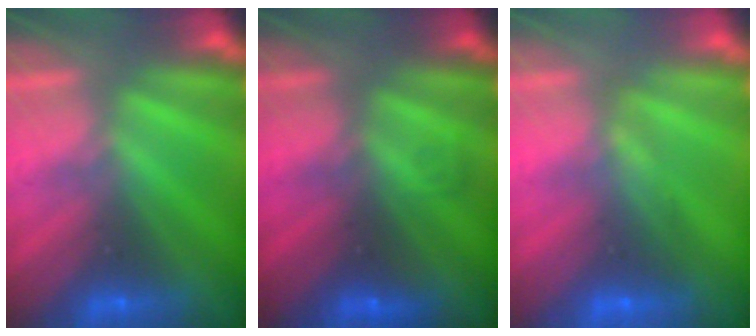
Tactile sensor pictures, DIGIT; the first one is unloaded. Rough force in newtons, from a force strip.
{"total": 1.7}
{"total": 1.7}